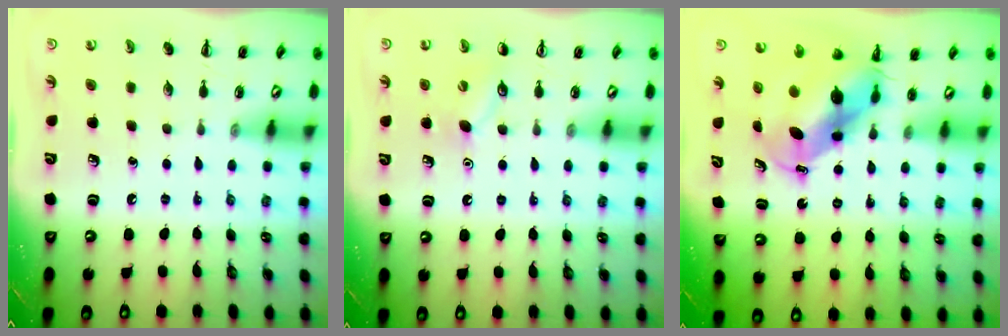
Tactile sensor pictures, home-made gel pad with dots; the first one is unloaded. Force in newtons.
{"total": 6.0, "press": 5.8, "slide": 1.5}
{"total": 6.8, "press": 6.6, "slide": 1.4}